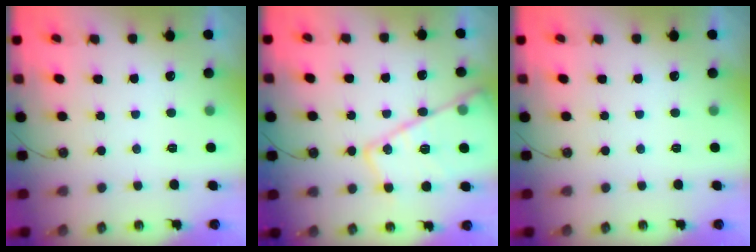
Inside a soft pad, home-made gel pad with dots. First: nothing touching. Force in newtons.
{"total": 18.3, "press": 18.2, "slide": 1.2}
{"total": 0.0}